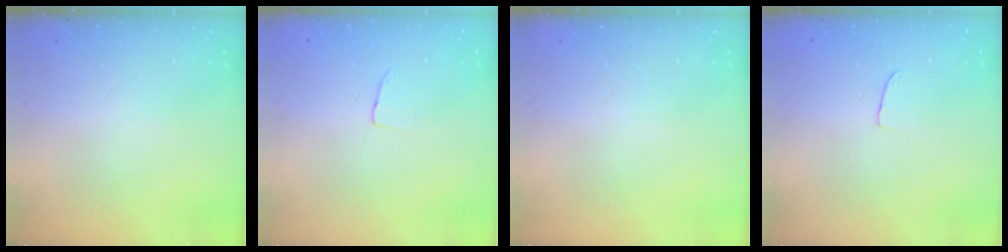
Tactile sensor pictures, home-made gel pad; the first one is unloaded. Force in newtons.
{"total": 2.9, "press": 2.9, "slide": 0.1}
{"total": 0.0}
{"total": 2.5, "press": 2.5, "slide": 0.1}